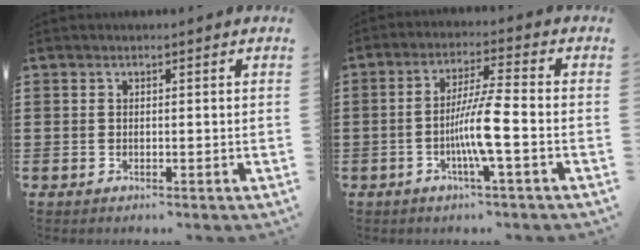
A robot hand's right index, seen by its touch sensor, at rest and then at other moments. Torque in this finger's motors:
{"motor_torque": [2.14, 0.00, 0.27, 0.21]}